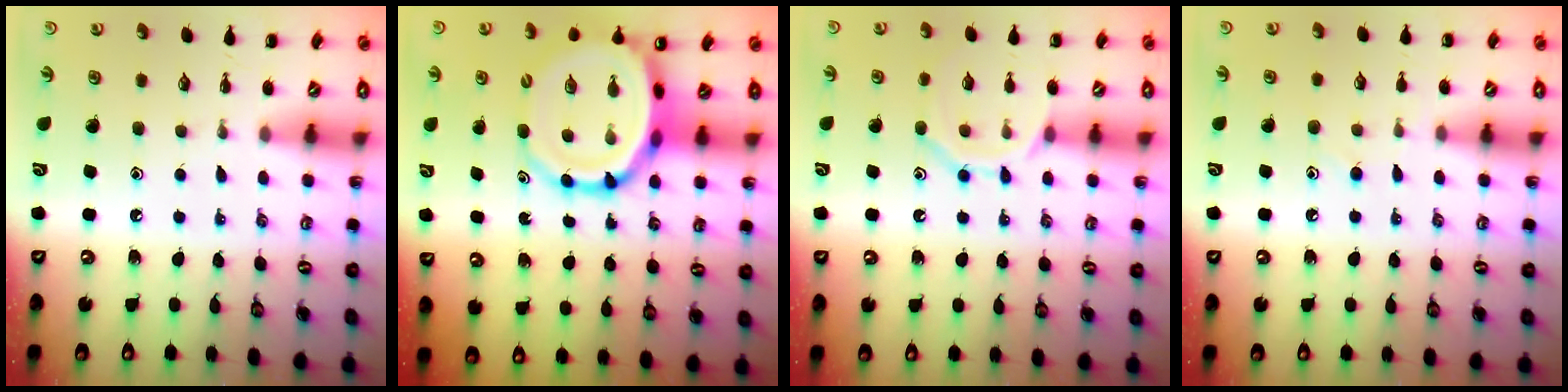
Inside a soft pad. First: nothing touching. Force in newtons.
{"total": 11.5, "press": 11.1, "slide": 3.0}
{"total": 10.5, "press": 10.5, "slide": 0.6}
{"total": 7.1, "press": 6.6, "slide": 2.4}